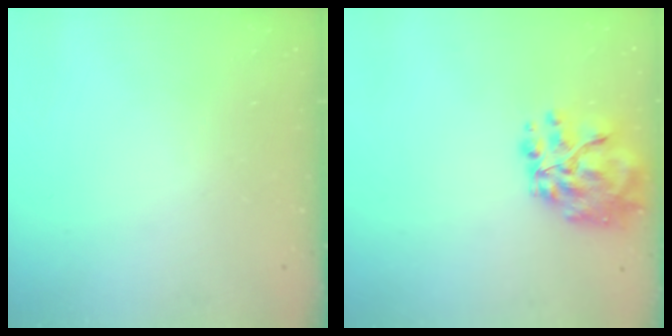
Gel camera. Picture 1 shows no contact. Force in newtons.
{"total": 13.9, "press": 13.3, "slide": 4.4}